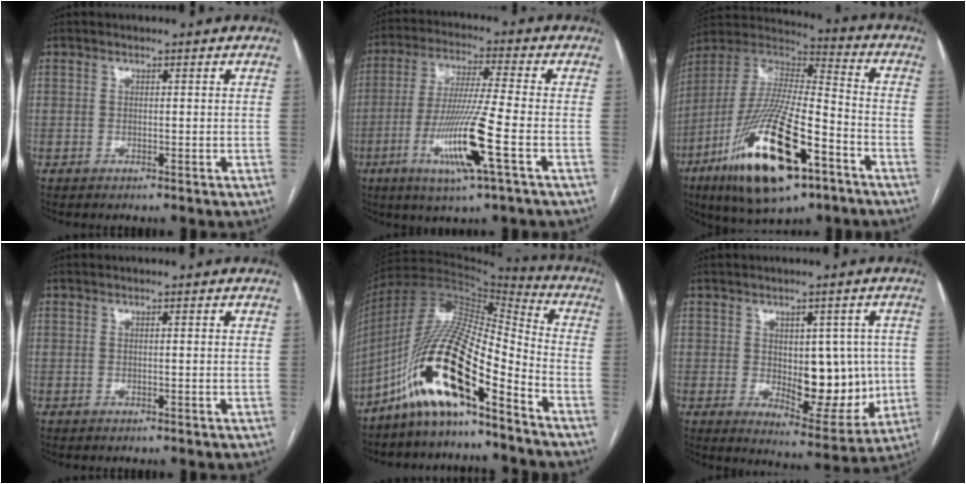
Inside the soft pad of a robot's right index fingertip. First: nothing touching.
{"total": 12.8, "force": [-4.4, -0.6, 12.0], "torque": [-0.240, -0.018, -0.084]}
{"total": 24.5, "force": [-12.2, 6.4, 20.2], "torque": [-0.415, -0.045, -0.213]}
{"total": 0.6, "force": [0.2, 0.0, 0.5], "torque": [-0.008, 0.002, 0.002]}
{"total": 17.5, "force": [-10.4, 3.0, 13.8], "torque": [-0.273, 0.011, -0.189]}
{"total": 11.4, "force": [-0.1, 5.8, 9.8], "torque": [-0.118, 0.001, 0.019]}